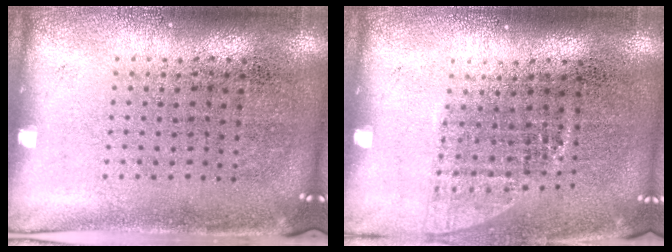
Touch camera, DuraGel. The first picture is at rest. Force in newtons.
{"total": 1.0, "press": 0.9, "slide": 0.6}